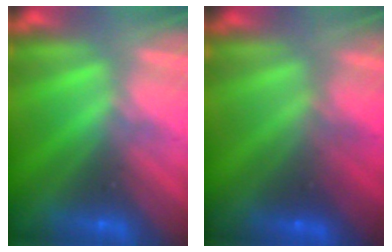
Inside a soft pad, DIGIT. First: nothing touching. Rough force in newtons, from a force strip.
{"total": 2.8}